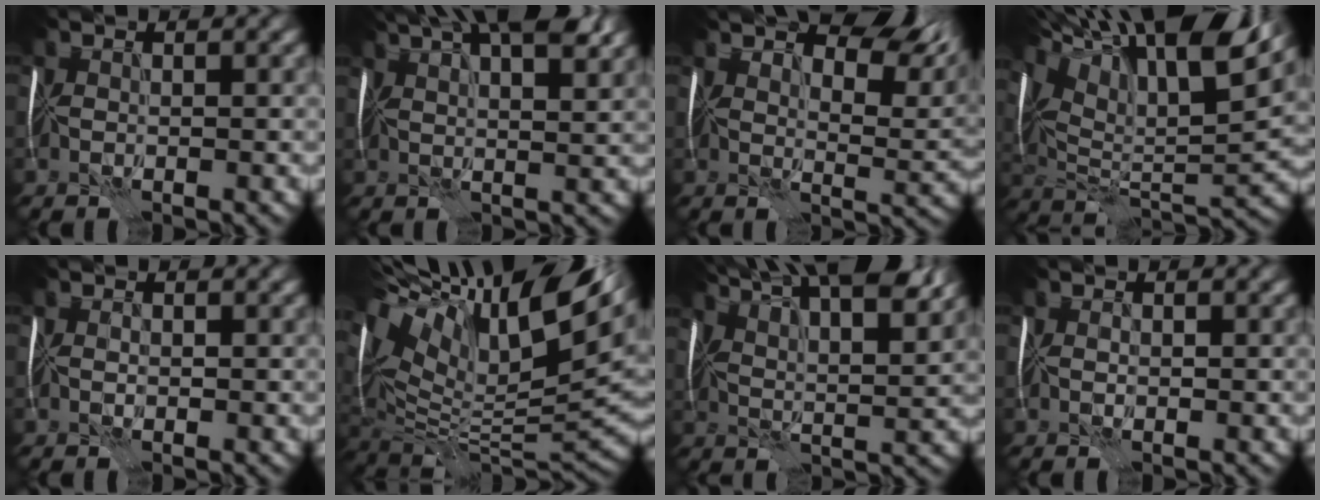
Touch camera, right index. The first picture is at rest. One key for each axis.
{"total": 11.6, "fx": 7.1, "fy": 4.0, "fz": 8.3, "tx": -0.108, "ty": 0.036, "tz": 0.075}
{"total": 11.5, "fx": 7.6, "fy": 4.5, "fz": 7.4, "tx": -0.100, "ty": 0.015, "tz": 0.096}
{"total": 16.8, "fx": 9.0, "fy": 5.7, "fz": 12.9, "tx": -0.247, "ty": 0.035, "tz": 0.151}
{"total": 1.1, "fx": 0.1, "fy": 0.9, "fz": 0.6, "tx": -0.009, "ty": 0.004, "tz": -0.004}
{"total": 16.8, "fx": 6.8, "fy": 6.4, "fz": 14.0, "tx": -0.263, "ty": 0.029, "tz": 0.133}
{"total": 14.0, "fx": 9.1, "fy": 4.1, "fz": 9.8, "tx": -0.149, "ty": 0.031, "tz": 0.105}
{"total": 0.7, "fx": 0.1, "fy": 0.6, "fz": 0.5, "tx": -0.007, "ty": -0.002, "tz": -0.001}